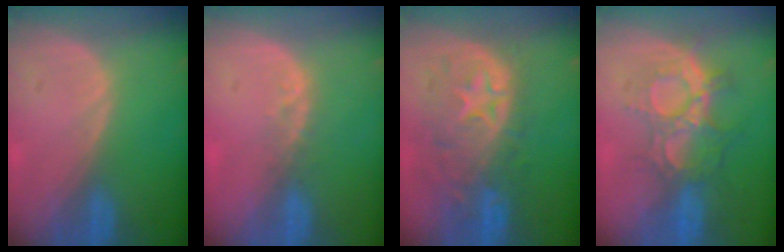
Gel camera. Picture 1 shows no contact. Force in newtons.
{"total": 2.1, "press": 1.8, "slide": 1.1}
{"total": 10.8, "press": 9.7, "slide": 4.8}
{"total": 8.8, "press": 8.5, "slide": 2.3}